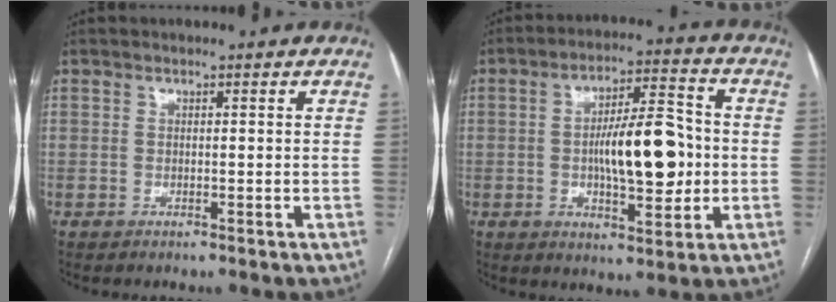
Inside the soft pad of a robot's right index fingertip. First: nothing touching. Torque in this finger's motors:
{"motor_torque": [1.63, -0.40, 0.92, 0.20]}